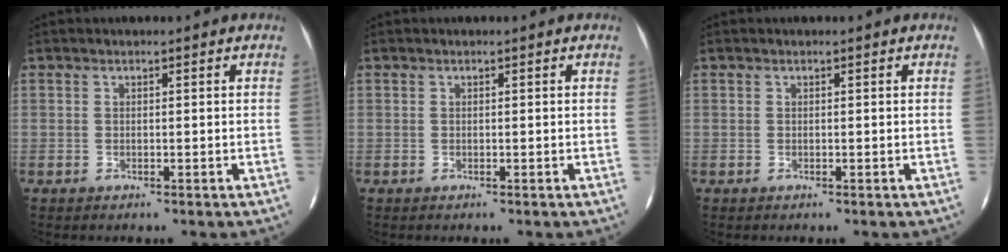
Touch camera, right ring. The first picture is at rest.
{"total": 0.0}
{"total": 0.0}